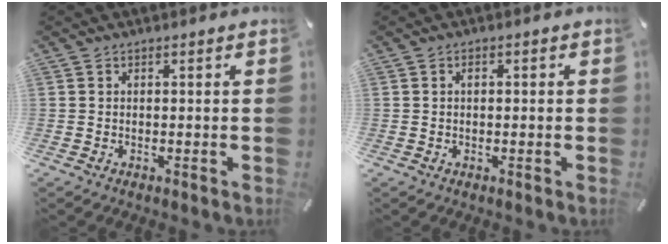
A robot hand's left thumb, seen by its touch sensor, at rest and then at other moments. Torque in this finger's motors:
{"motor_torque": [-0.01, -0.32, -0.01, 0.05, 0.00]}